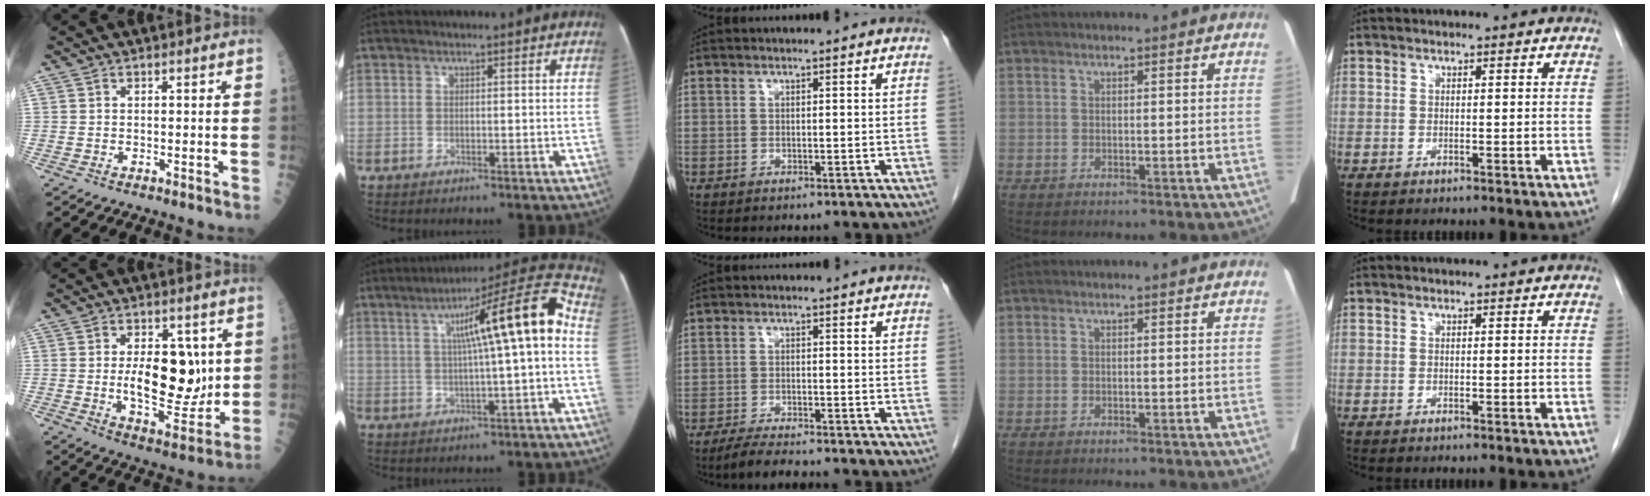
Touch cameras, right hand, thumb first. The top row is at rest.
{"thumb": {"total": 14.4, "force": [1.3, 7.4, 12.3], "torque": [-0.147, -0.018, 0.029]}, "index": {"total": 14.9, "force": [1.5, 0.7, 14.8], "torque": [-0.214, 0.042, 0.022]}, "middle": {"total": 4.4, "force": [-3.9, 0.2, 2.1], "torque": [-0.039, -0.014, -0.068]}}